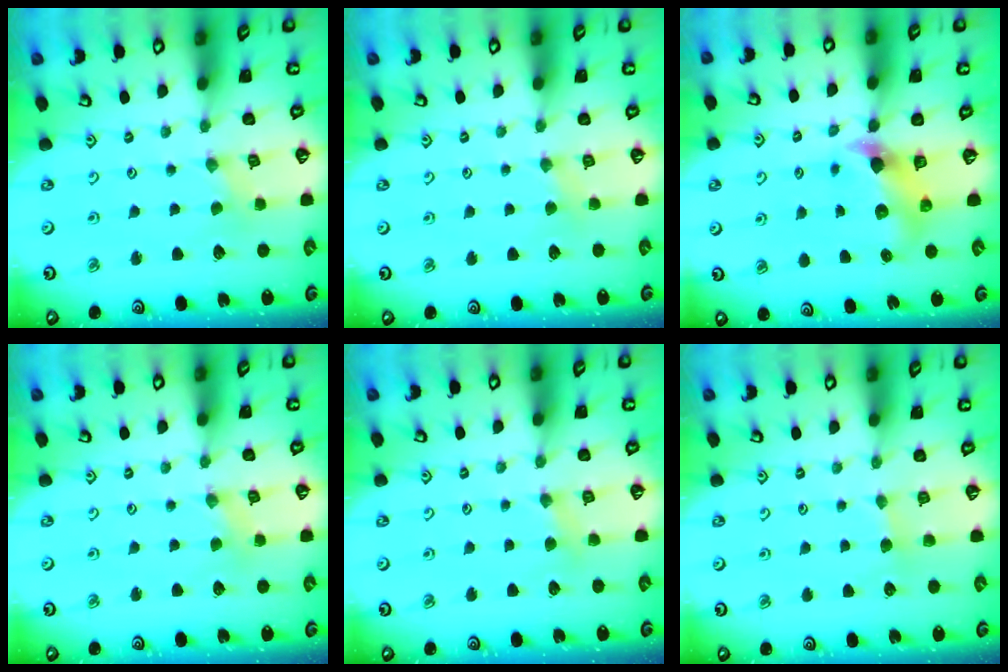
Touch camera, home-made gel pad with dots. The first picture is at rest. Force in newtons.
{"total": 3.0, "press": 3.0, "slide": 0.4}
{"total": 6.3, "press": 6.3, "slide": 0.7}
{"total": 2.6, "press": 2.6, "slide": 0.3}
{"total": 3.7, "press": 3.7, "slide": 0.5}
{"total": 2.7, "press": 2.6, "slide": 0.4}